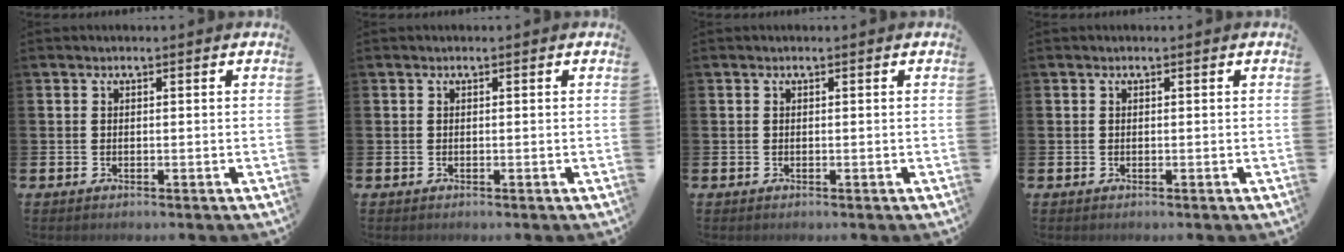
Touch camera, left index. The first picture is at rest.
{"total": 0.0}
{"total": 0.0}
{"total": 0.0}